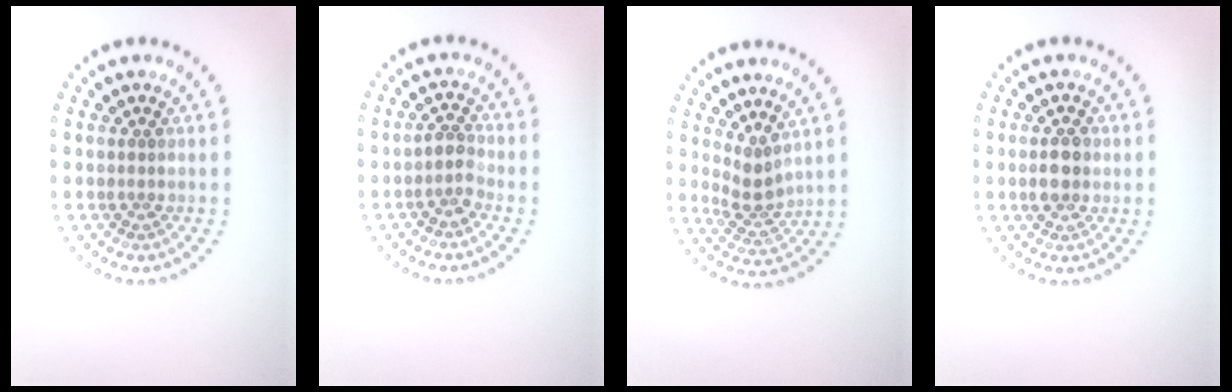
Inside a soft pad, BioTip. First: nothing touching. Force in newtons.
{"total": 1.8, "press": 1.4, "slide": 1.1}
{"total": 2.3, "press": 1.8, "slide": 1.5}
{"total": 2.8, "press": 2.8, "slide": 0.0}